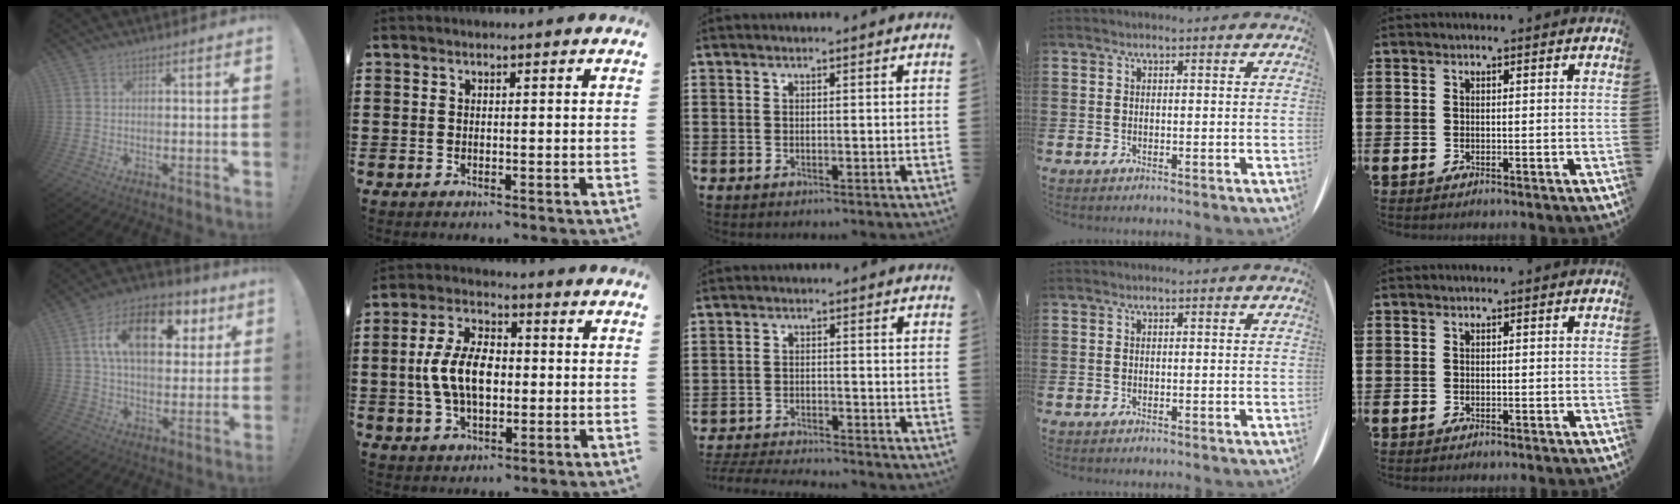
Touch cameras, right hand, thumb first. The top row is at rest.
{"thumb": {"total": 17.7, "force": [6.2, 10.5, 12.8], "torque": [-0.199, -0.005, 0.107]}, "index": {"total": 8.8, "force": [-0.4, 5.0, 7.2], "torque": [-0.170, 0.005, -0.016]}, "middle": {"total": 3.5, "force": [-3.4, 0.1, 0.5], "torque": [-0.018, -0.004, -0.074]}}